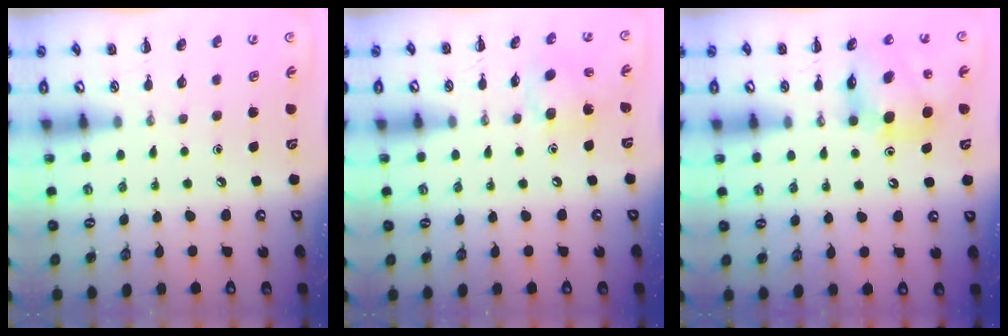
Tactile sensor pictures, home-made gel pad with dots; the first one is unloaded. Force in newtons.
{"total": 8.0, "press": 7.9, "slide": 0.6}
{"total": 11.8, "press": 11.3, "slide": 3.4}